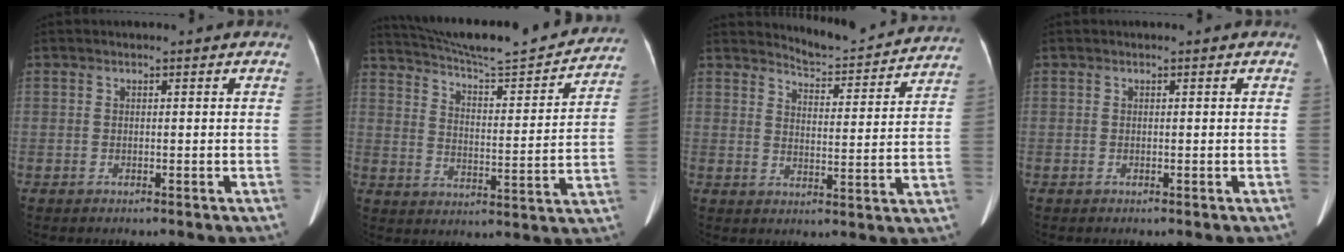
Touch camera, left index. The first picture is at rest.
{"total": 22.9, "force": [21.2, 1.6, 8.6], "torque": [-0.141, -0.034, 0.290]}
{"total": 11.9, "force": [11.8, 0.9, 1.5], "torque": [-0.019, -0.024, 0.142]}
{"total": 0.0}